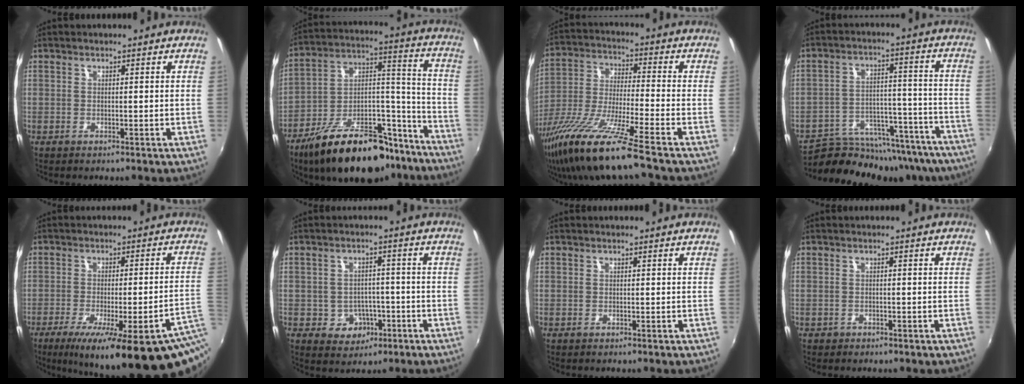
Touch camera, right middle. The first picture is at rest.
{"total": 25.7, "force": [-17.8, 11.1, 14.8], "torque": [-0.234, 0.031, -0.263]}
{"total": 16.6, "force": [-11.9, 0.4, 11.6], "torque": [-0.234, -0.038, -0.223]}
{"total": 22.0, "force": [-18.8, 7.5, 8.6], "torque": [-0.145, 0.005, -0.244]}
{"total": 23.8, "force": [-13.0, 3.9, 19.6], "torque": [-0.281, -0.059, -0.162]}
{"total": 5.8, "force": [-2.2, 5.0, 1.9], "torque": [-0.045, 0.013, -0.016]}
{"total": 0.0}
{"total": 1.8, "force": [-1.2, 1.2, 0.6], "torque": [-0.016, -0.003, -0.014]}